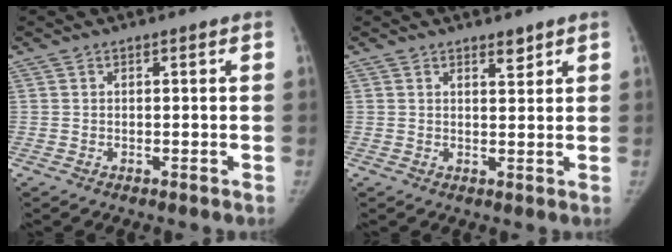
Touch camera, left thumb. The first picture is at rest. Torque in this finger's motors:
{"motor_torque": [0.15, -0.08, 0.42, -0.42, 0.15]}